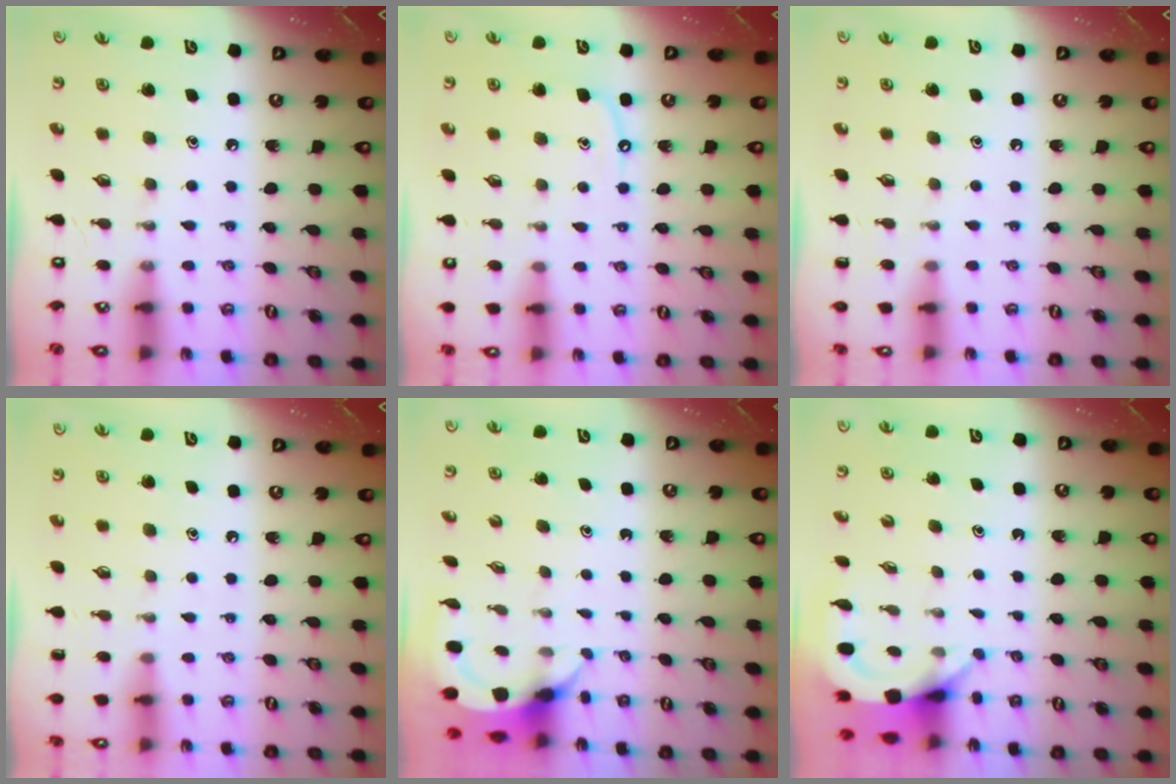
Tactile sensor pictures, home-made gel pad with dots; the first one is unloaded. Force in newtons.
{"total": 4.3, "press": 4.3, "slide": 0.5}
{"total": 0.0}
{"total": 0.0}
{"total": 5.3, "press": 5.3, "slide": 0.4}
{"total": 3.7, "press": 3.7, "slide": 0.2}